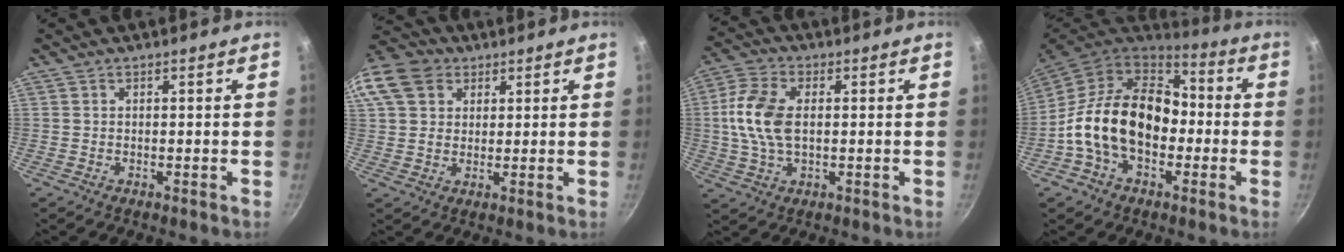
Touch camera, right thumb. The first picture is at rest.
{"total": 17.3, "force": [6.9, 13.4, 8.5], "torque": [-0.196, 0.035, 0.122]}
{"total": 10.8, "force": [0.6, 6.3, 8.7], "torque": [-0.176, 0.017, 0.004]}
{"total": 19.6, "force": [-2.3, 13.6, 13.9], "torque": [-0.206, 0.047, -0.051]}